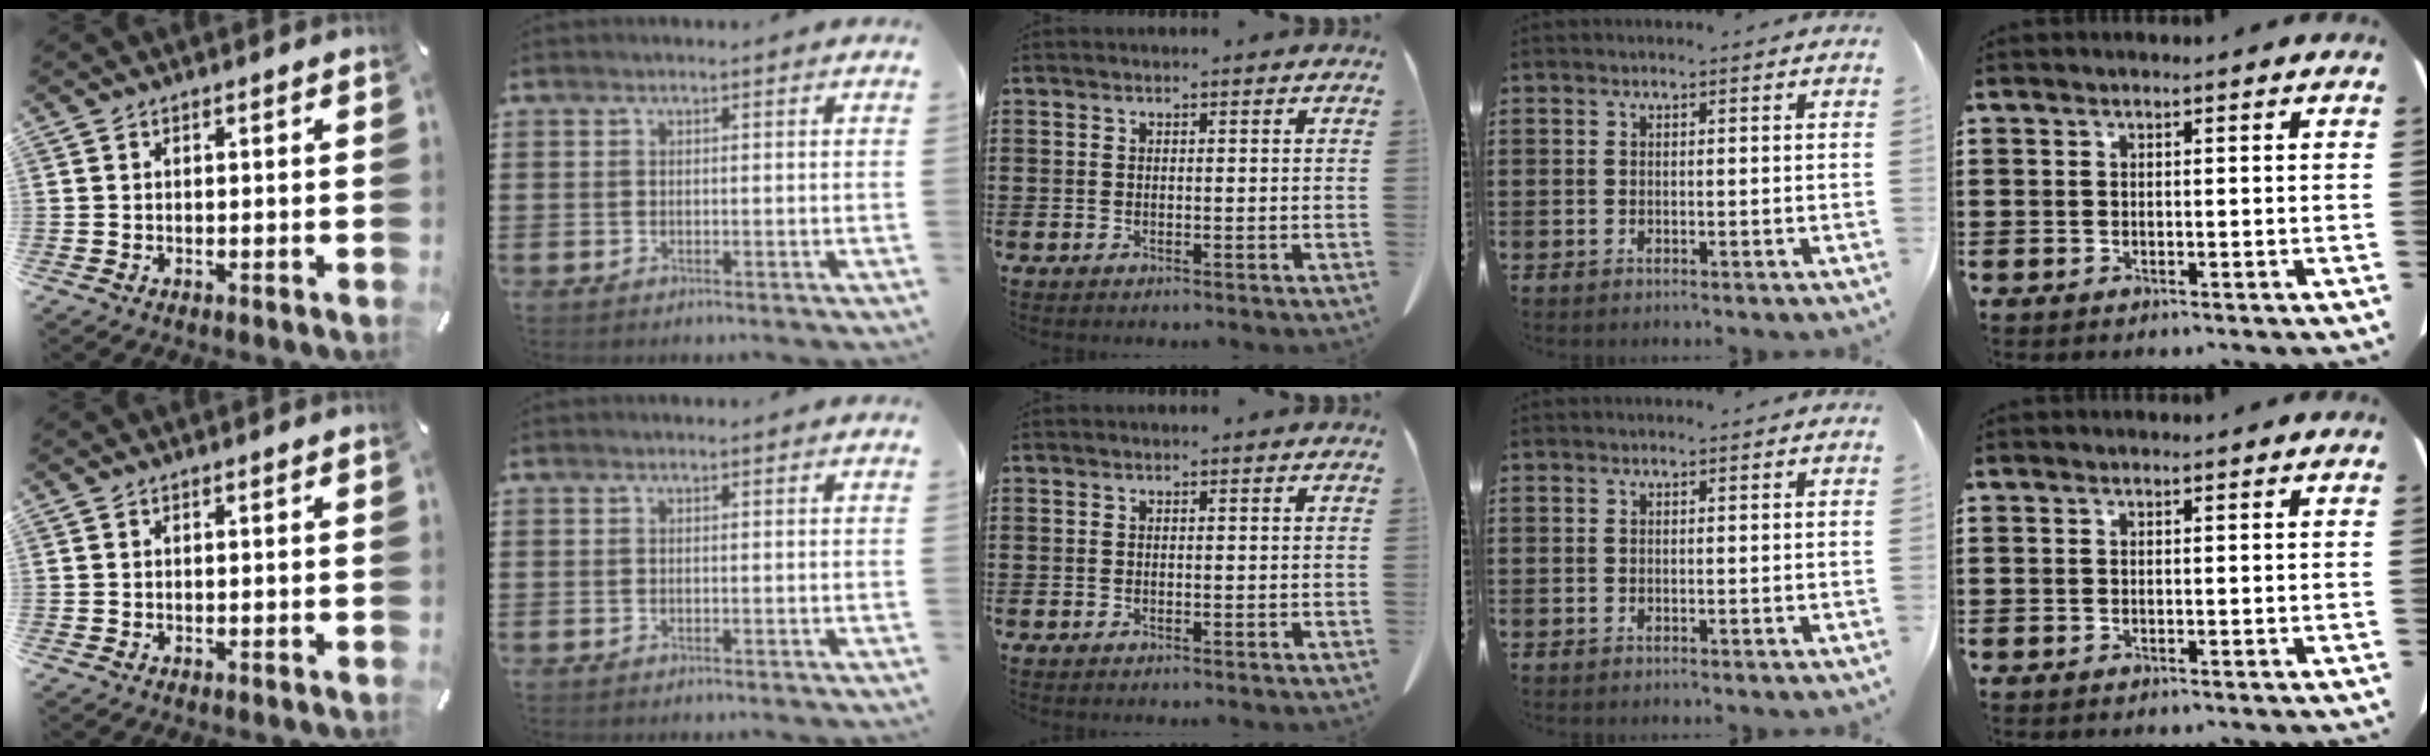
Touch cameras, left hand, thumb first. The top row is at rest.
{}